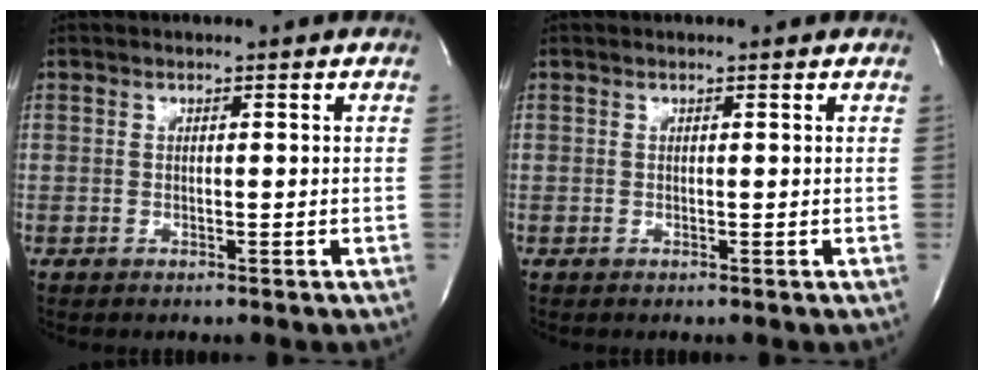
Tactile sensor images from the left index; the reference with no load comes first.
{"total": 0.0}